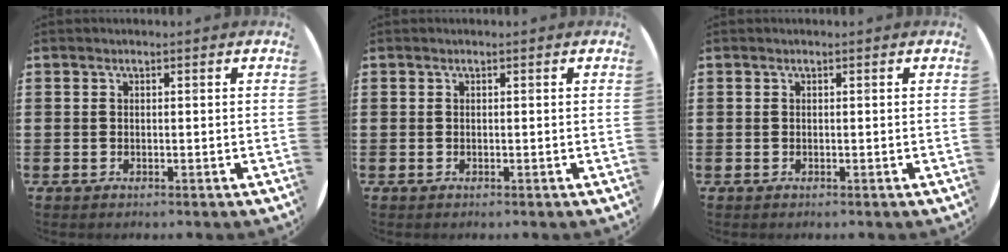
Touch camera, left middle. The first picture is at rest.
{"total": 0.0}
{"total": 0.0}